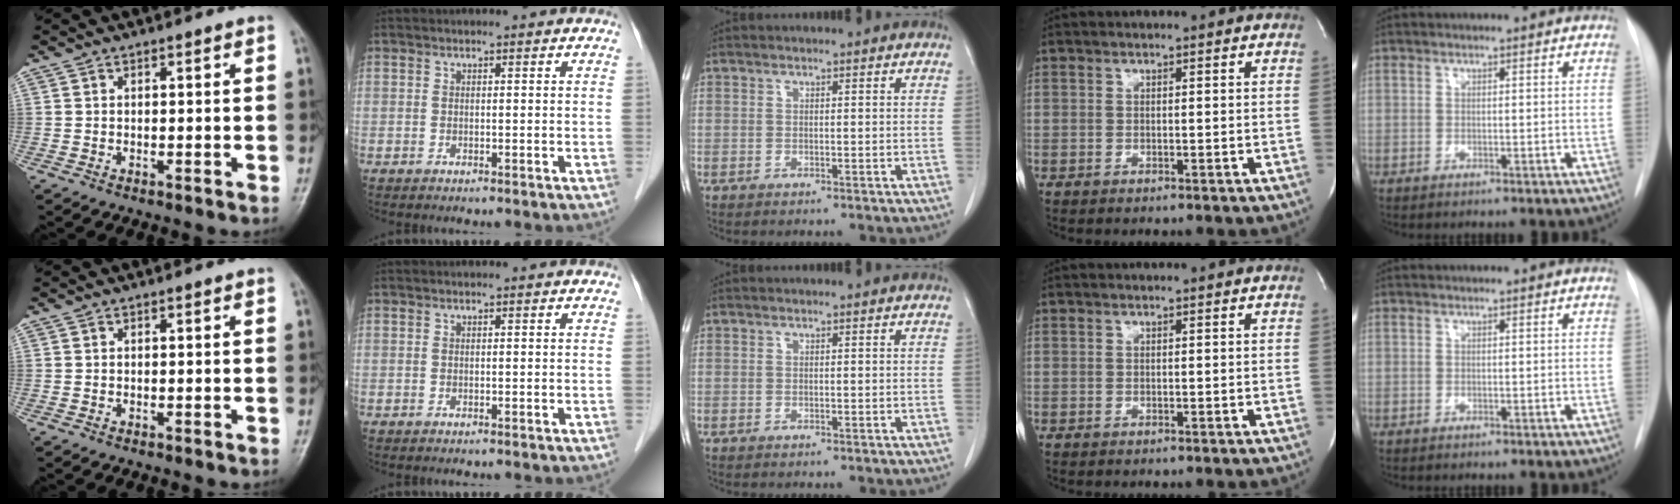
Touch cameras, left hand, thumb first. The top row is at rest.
{}